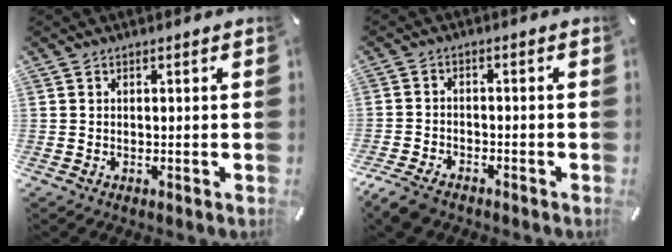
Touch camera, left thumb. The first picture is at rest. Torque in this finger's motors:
{"motor_torque": [-0.29, 0.96, 0.73, 0.67, 0.20]}